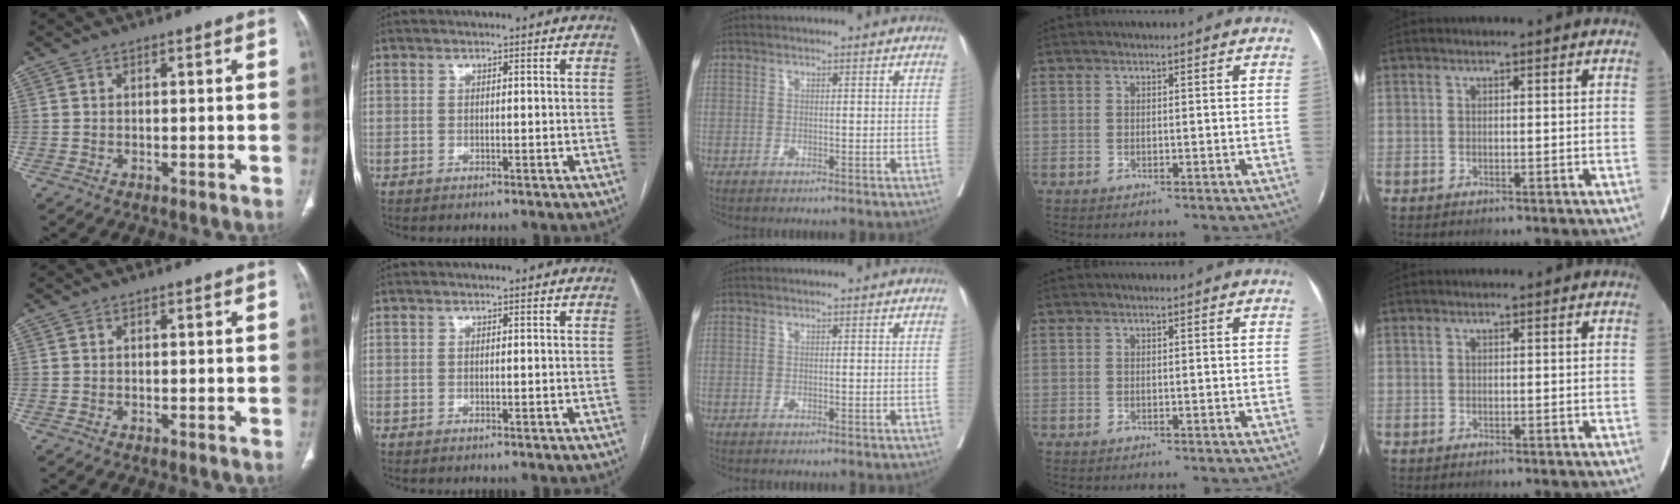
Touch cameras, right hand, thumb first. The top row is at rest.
{}